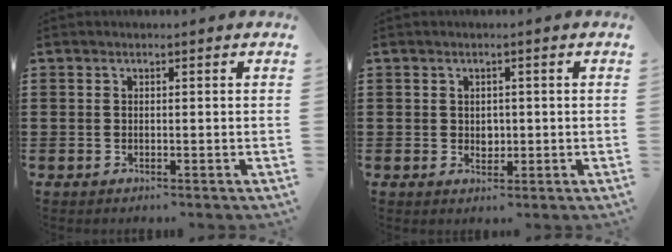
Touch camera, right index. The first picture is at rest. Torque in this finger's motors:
{"motor_torque": [-0.10, 0.14, 0.02, 0.01]}